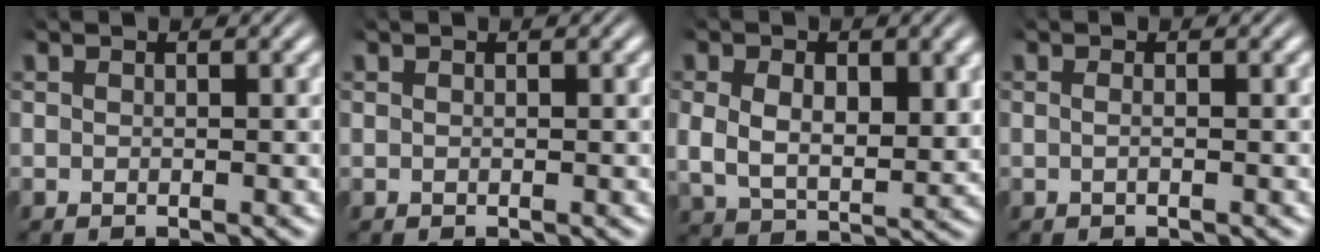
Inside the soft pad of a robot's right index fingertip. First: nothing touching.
{"total": 0.0}
{"total": 6.3, "force": [0.4, 4.9, 3.9], "torque": [-0.093, -0.026, 0.016]}
{"total": 0.8, "force": [-0.4, -0.2, 0.6], "torque": [-0.013, -0.002, -0.008]}